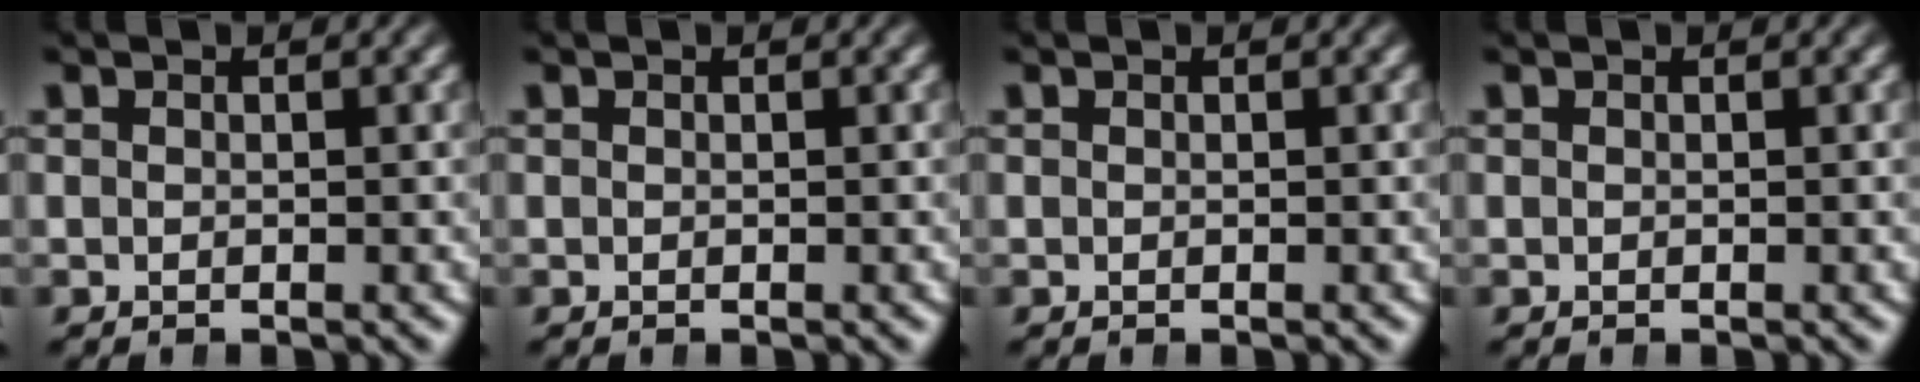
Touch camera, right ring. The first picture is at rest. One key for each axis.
{"total": 0.0}
{"total": 0.0}
{"total": 0.0}